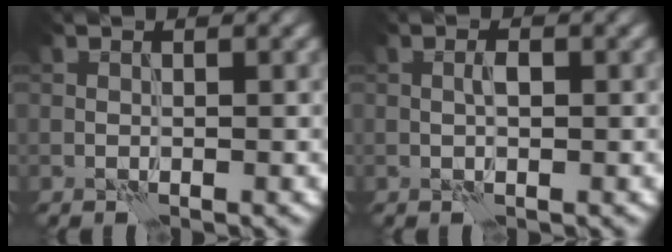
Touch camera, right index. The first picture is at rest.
{"total": 0.9, "force": [0.2, 0.3, 0.8], "torque": [-0.018, 0.002, 0.003]}